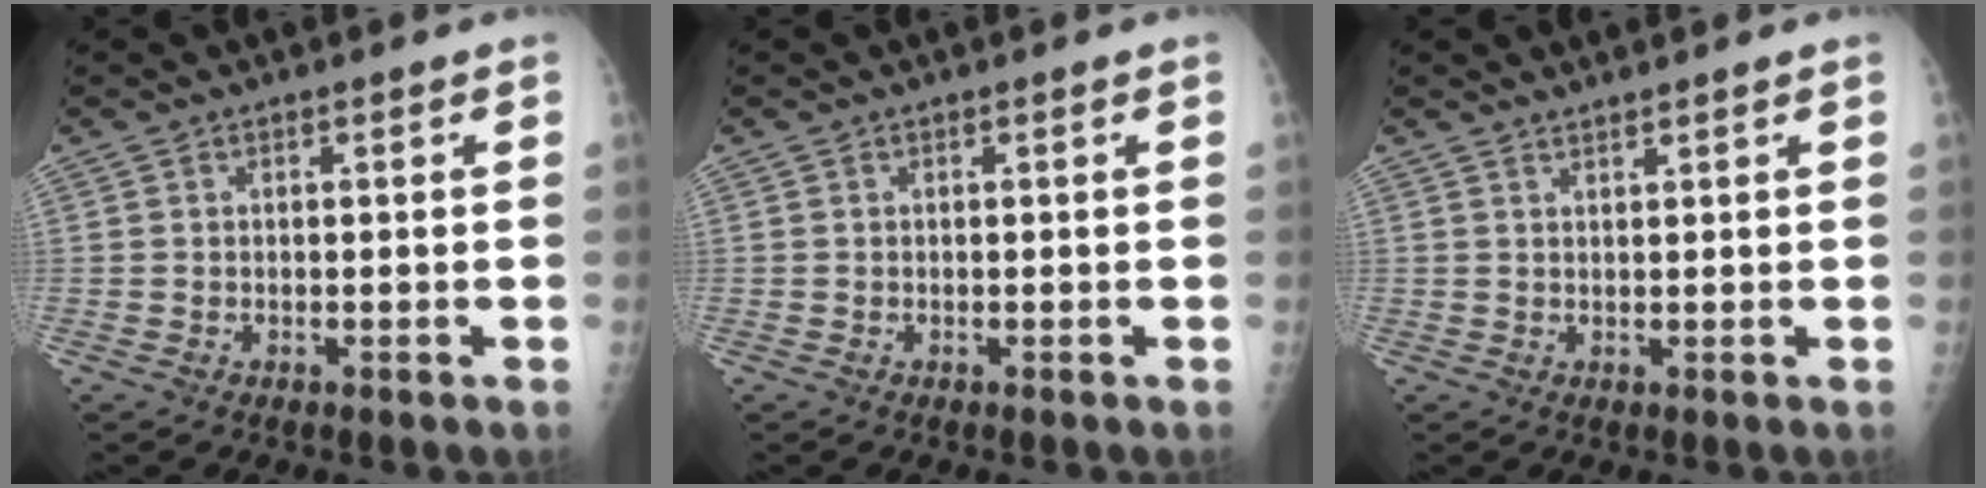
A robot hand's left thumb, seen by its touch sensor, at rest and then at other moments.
{"total": 0.0}
{"total": 1.2, "force": [1.1, -0.1, 0.5], "torque": [-0.004, -0.009, 0.022]}